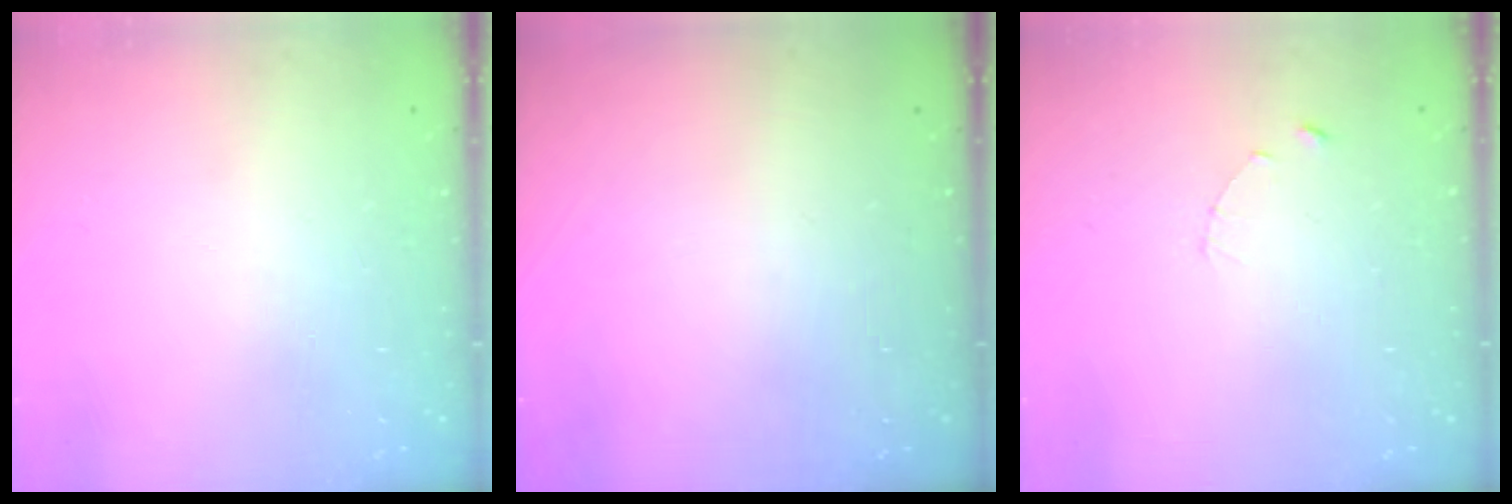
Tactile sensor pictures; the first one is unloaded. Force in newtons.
{"total": 0.0}
{"total": 1.2, "press": 1.1, "slide": 0.2}